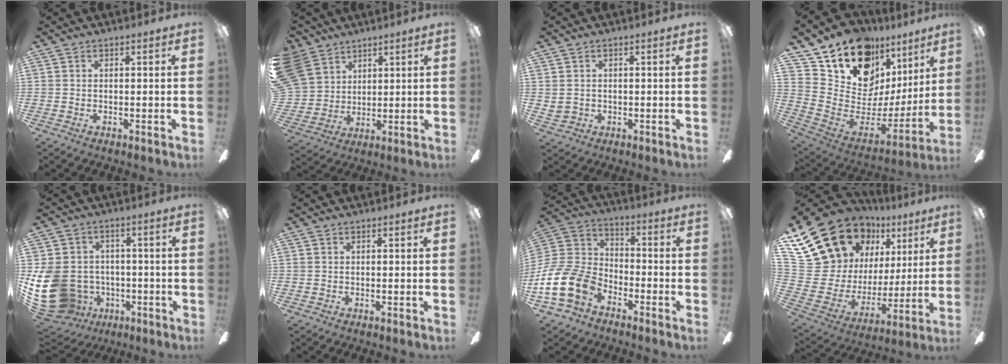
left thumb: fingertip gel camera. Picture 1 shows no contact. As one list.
[{"total": 10.6, "force": [5.9, 8.5, 2.5], "torque": [-0.088, -0.020, 0.123]}, {"total": 1.9, "force": [0.7, 1.7, 0.4], "torque": [-0.010, 0.001, 0.012]}, {"total": 17.5, "force": [13.2, 9.4, 6.6], "torque": [-0.126, -0.115, 0.251]}, {"total": 16.4, "force": [-3.5, 13.6, 8.4], "torque": [-0.200, 0.017, -0.052]}, {"total": 0.0}, {"total": 16.0, "force": [-8.2, 10.3, 9.0], "torque": [-0.206, 0.039, -0.148]}, {"total": 21.5, "force": [14.1, 13.9, 8.4], "torque": [-0.162, -0.101, 0.288]}]